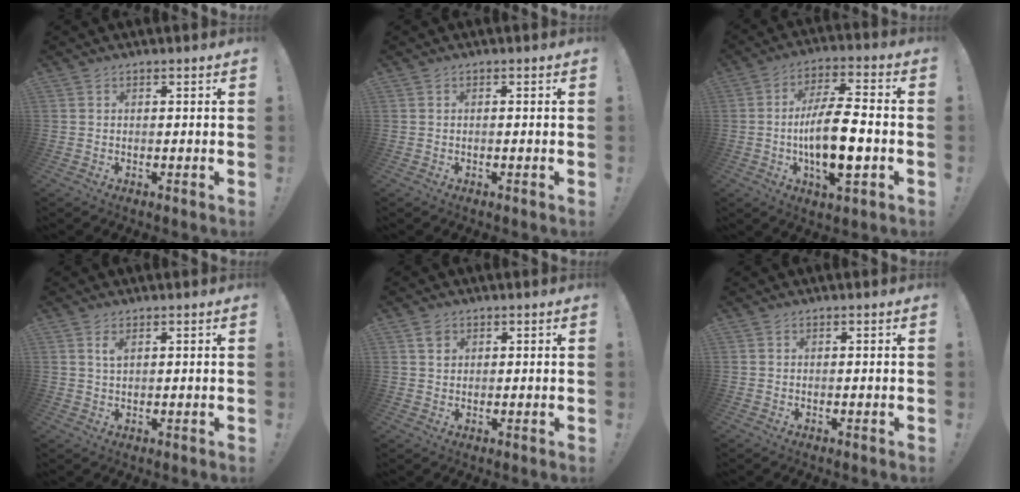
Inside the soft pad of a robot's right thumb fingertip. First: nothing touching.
{"total": 0.7, "force": [-0.6, 0.0, 0.5], "torque": [-0.017, 0.003, -0.009]}
{"total": 15.2, "force": [-2.8, 5.1, 14.0], "torque": [-0.247, 0.003, -0.056]}
{"total": 2.2, "force": [1.1, 0.7, 1.7], "torque": [-0.029, -0.003, 0.018]}
{"total": 1.9, "force": [1.1, 1.5, 0.7], "torque": [-0.007, -0.001, 0.019]}
{"total": 0.0}